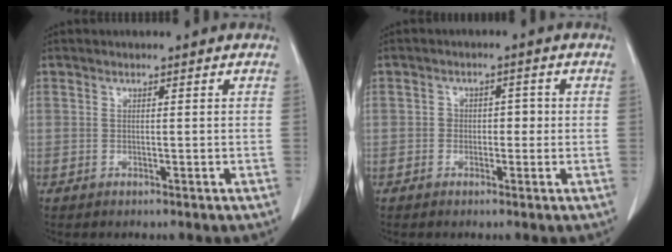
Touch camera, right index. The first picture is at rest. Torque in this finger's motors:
{"motor_torque": [0.17, -0.15, 0.02, 0.02]}